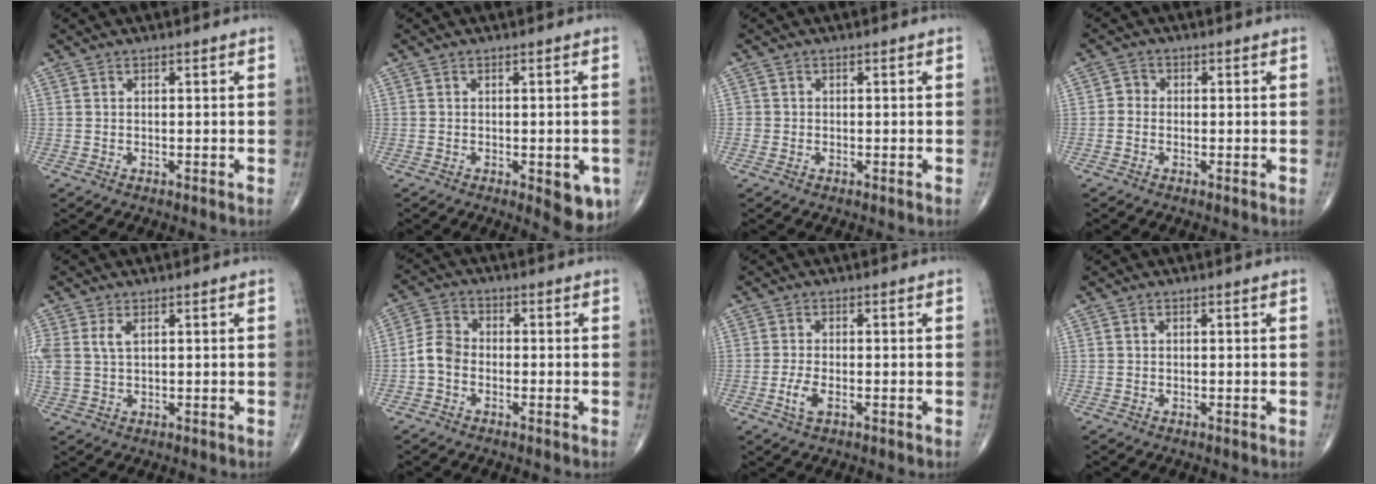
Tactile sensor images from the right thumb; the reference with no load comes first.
{"total": 6.7, "force": [-2.4, 2.7, 5.7], "torque": [-0.050, -0.007, -0.023]}
{"total": 1.0, "force": [-0.2, 0.9, 0.0], "torque": [0.008, 0.006, -0.007]}
{"total": 1.8, "force": [-0.5, 1.5, 0.8], "torque": [-0.003, 0.005, -0.019]}
{"total": 4.8, "force": [1.6, 2.6, 3.6], "torque": [-0.093, 0.010, 0.036]}
{"total": 4.8, "force": [-1.6, 3.6, 2.8], "torque": [-0.049, 0.018, -0.042]}
{"total": 3.2, "force": [-1.1, 1.4, 2.6], "torque": [-0.062, 0.001, -0.021]}
{"total": 0.0}